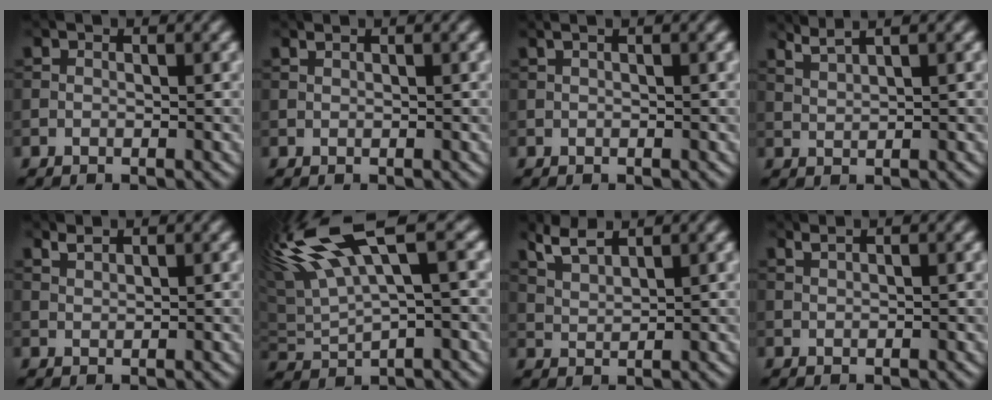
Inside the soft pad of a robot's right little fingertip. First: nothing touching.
{"total": 0.5, "force": [0.5, 0.1, 0.3], "torque": [-0.007, -0.001, 0.005]}
{"total": 2.0, "force": [1.0, 0.9, 1.4], "torque": [-0.014, 0.009, -0.004]}
{"total": 2.7, "force": [2.2, 0.5, 1.6], "torque": [-0.024, 0.006, 0.036]}
{"total": 0.9, "force": [0.9, 0.1, 0.3], "torque": [-0.008, -0.001, 0.019]}
{"total": 10.5, "force": [4.3, 2.9, 9.1], "torque": [-0.190, 0.027, 0.076]}
{"total": 2.7, "force": [2.2, 0.5, 1.6], "torque": [-0.034, 0.005, 0.049]}
{"total": 1.5, "force": [1.2, 0.4, 0.9], "torque": [-0.010, 0.000, 0.012]}